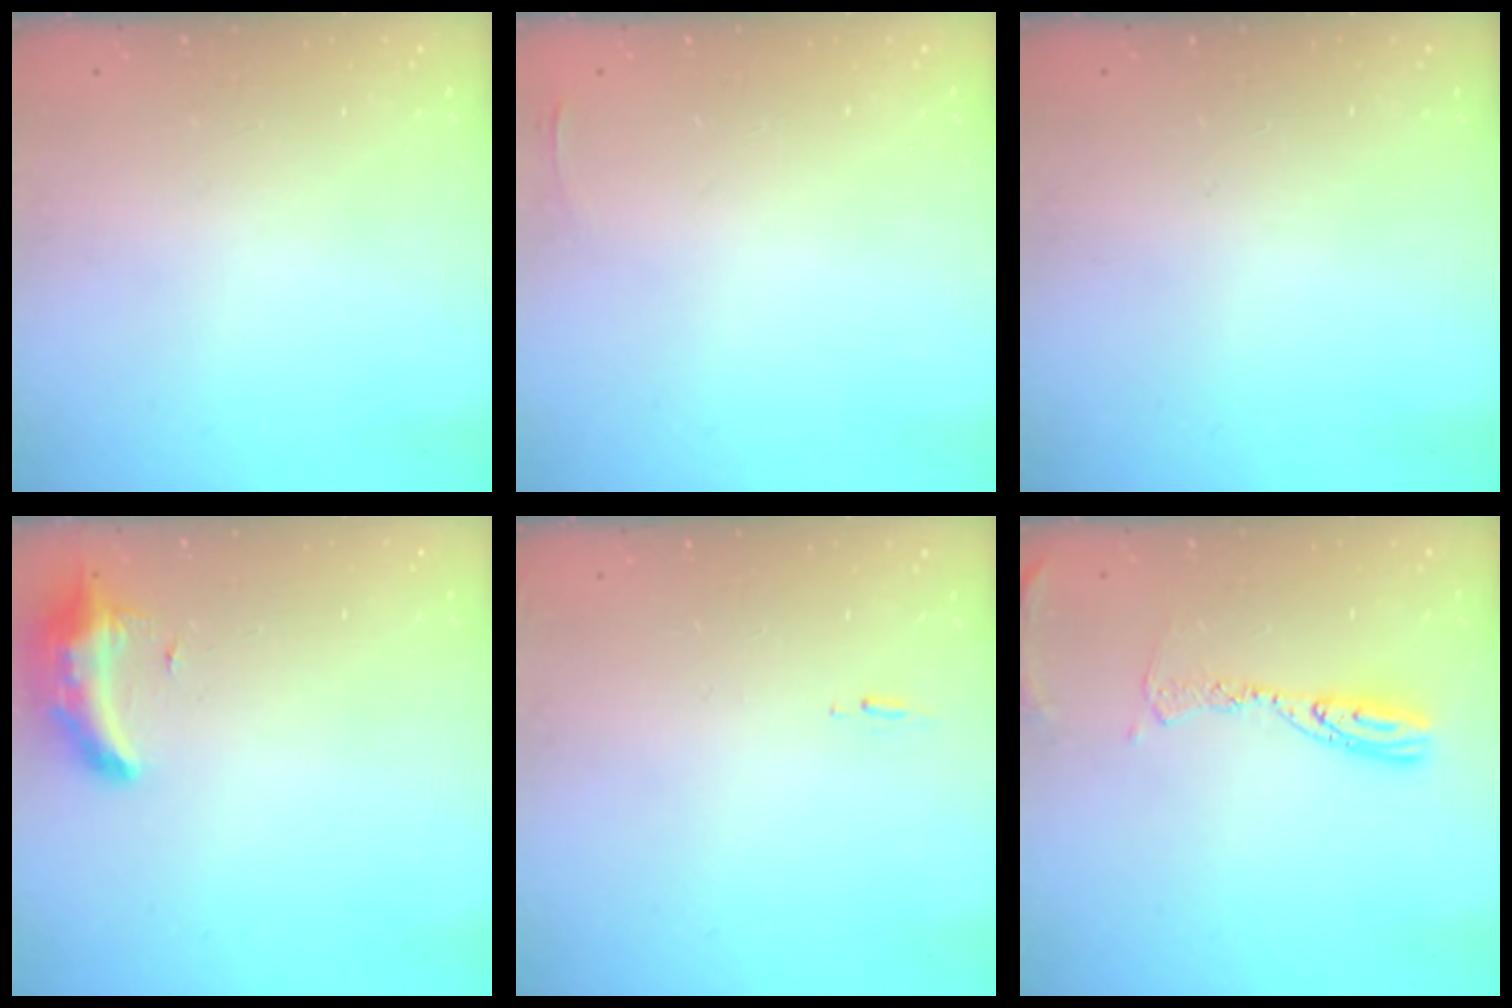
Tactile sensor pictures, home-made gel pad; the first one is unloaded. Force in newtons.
{"total": 3.3, "press": 2.7, "slide": 1.8}
{"total": 0.0}
{"total": 8.5, "press": 8.4, "slide": 1.4}
{"total": 5.0, "press": 4.7, "slide": 1.8}
{"total": 9.5, "press": 9.4, "slide": 0.9}